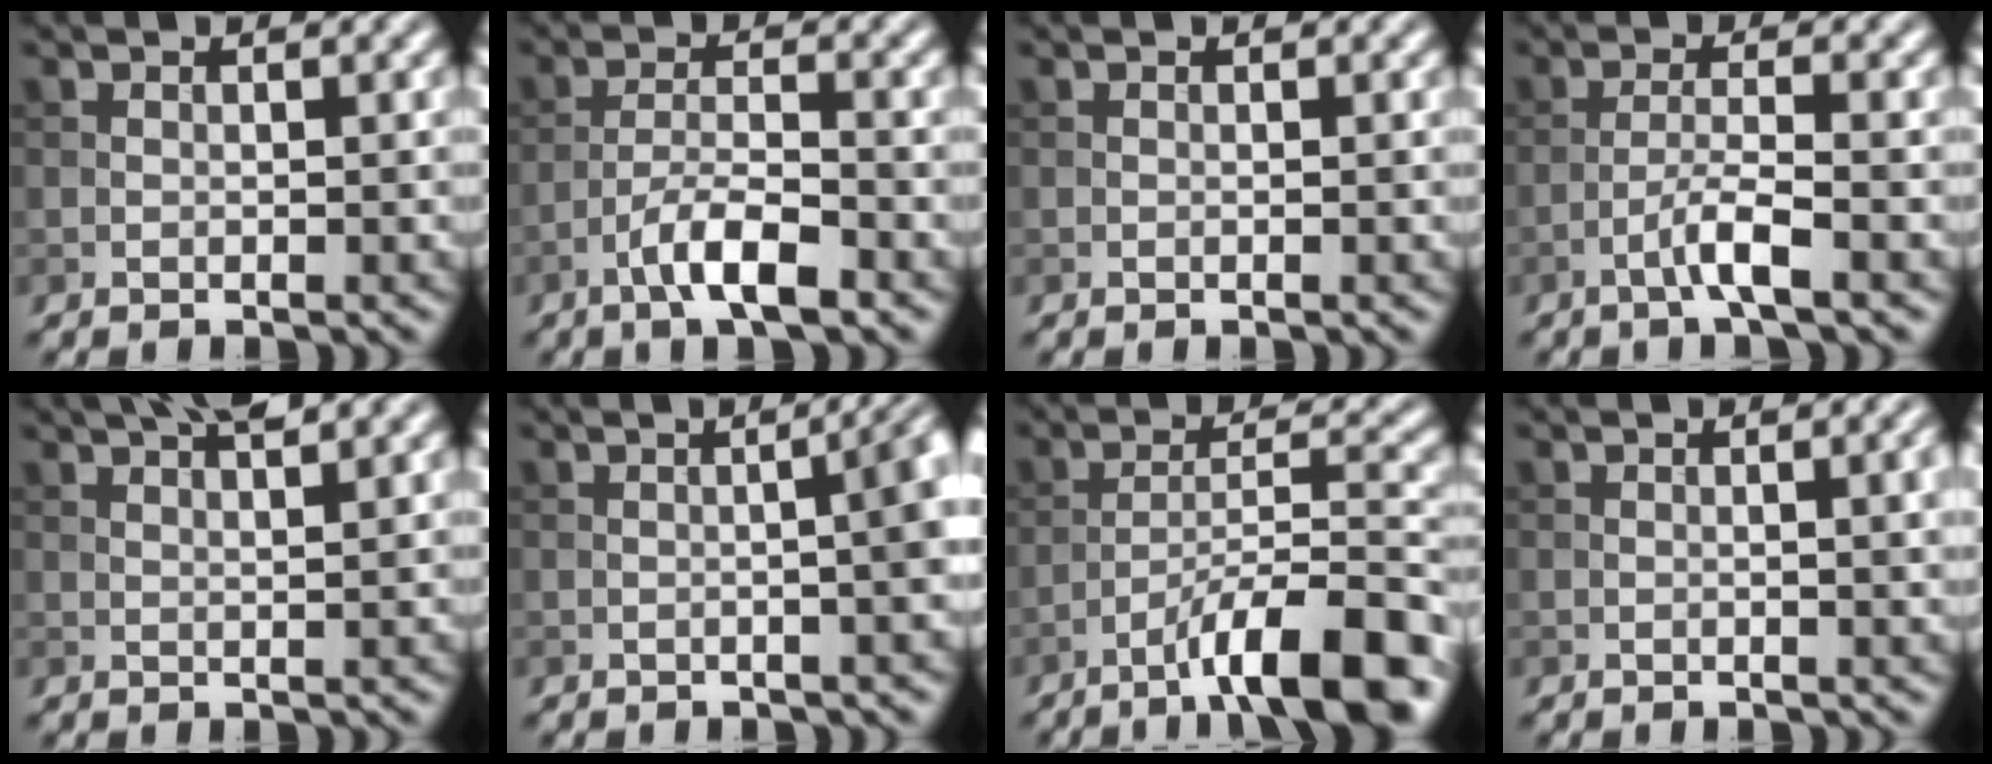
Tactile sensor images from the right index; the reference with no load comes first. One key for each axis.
{"total": 4.6, "fx": -2.8, "fy": 1.0, "fz": 3.5, "tx": -0.065, "ty": 0.006, "tz": -0.056}
{"total": 0.0}
{"total": 3.0, "fx": -1.5, "fy": 0.1, "fz": 2.6, "tx": -0.049, "ty": 0.010, "tz": -0.037}
{"total": 3.6, "fx": 2.4, "fy": 0.7, "fz": 2.5, "tx": -0.025, "ty": 0.007, "tz": 0.025}
{"total": 6.6, "fx": -0.1, "fy": 2.5, "fz": 6.1, "tx": -0.033, "ty": 0.017, "tz": -0.010}
{"total": 10.2, "fx": -6.5, "fy": 1.9, "fz": 7.6, "tx": -0.116, "ty": 0.023, "tz": -0.105}
{"total": 3.0, "fx": 0.0, "fy": 0.9, "fz": 2.9, "tx": -0.028, "ty": 0.004, "tz": -0.001}